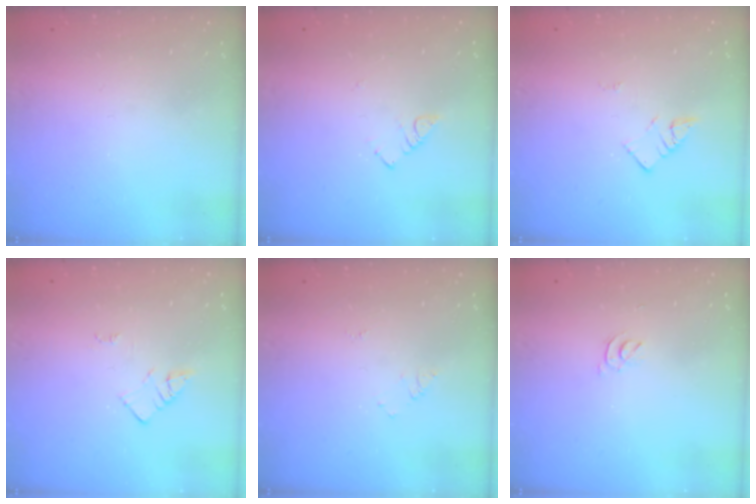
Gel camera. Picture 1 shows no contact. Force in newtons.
{"total": 3.0, "press": 2.9, "slide": 0.4}
{"total": 3.0, "press": 3.0, "slide": 0.4}
{"total": 2.1, "press": 2.1, "slide": 0.3}
{"total": 4.7, "press": 4.7, "slide": 0.6}
{"total": 2.9, "press": 2.9, "slide": 0.5}